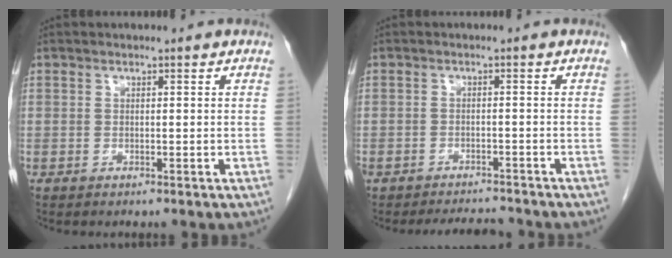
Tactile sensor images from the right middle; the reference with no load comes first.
{"total": 5.3, "force": [-5.0, 1.3, 1.0], "torque": [-0.013, -0.002, -0.072]}